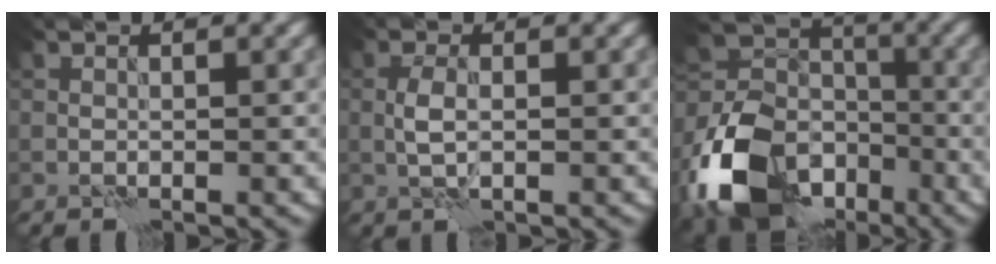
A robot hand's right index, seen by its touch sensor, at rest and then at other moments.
{"total": 2.0, "force": [-0.2, 0.7, 1.8], "torque": [-0.041, 0.003, -0.005]}
{"total": 13.4, "force": [-6.6, 9.1, 7.4], "torque": [-0.179, -0.022, -0.128]}